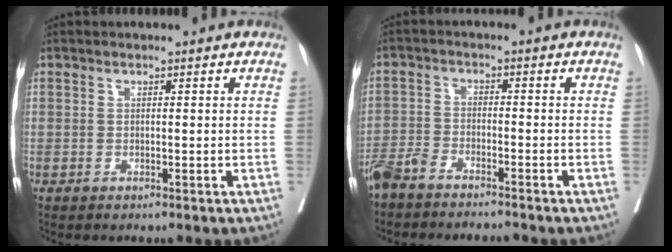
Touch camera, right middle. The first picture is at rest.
{"total": 6.1, "force": [-5.6, 0.7, 2.4], "torque": [-0.042, -0.007, -0.101]}